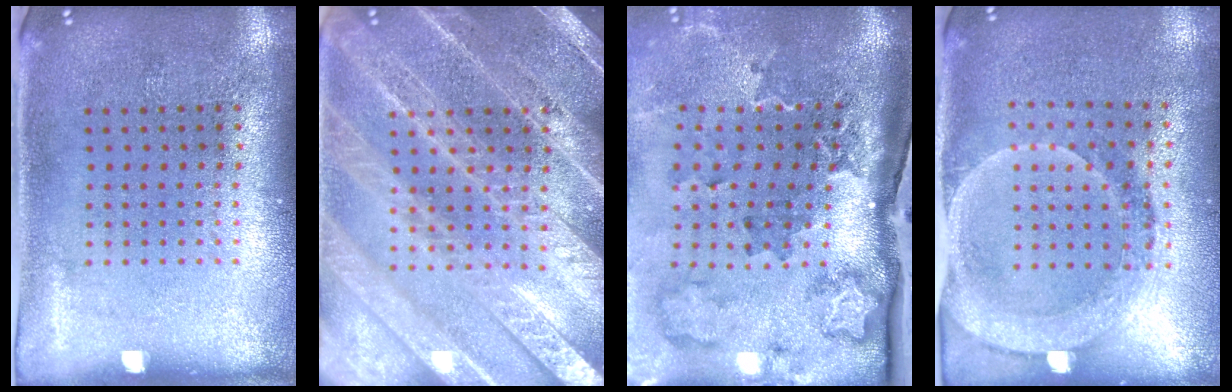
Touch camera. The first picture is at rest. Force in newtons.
{"total": 5.9, "press": 5.9, "slide": 0.7}
{"total": 3.2, "press": 2.2, "slide": 2.4}
{"total": 1.9, "press": 1.7, "slide": 0.9}